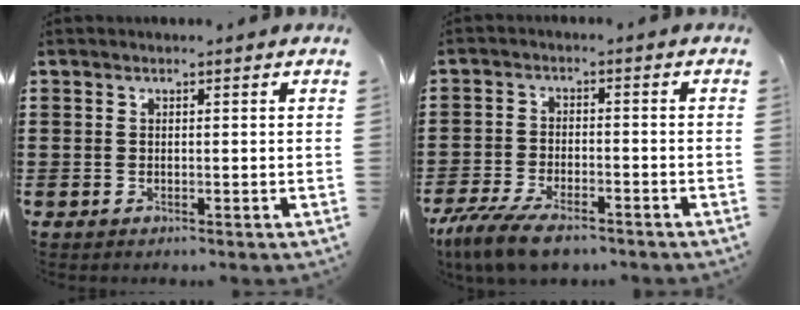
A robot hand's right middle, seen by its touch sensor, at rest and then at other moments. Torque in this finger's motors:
{"motor_torque": [2.14, -0.01, 0.52, 0.20]}